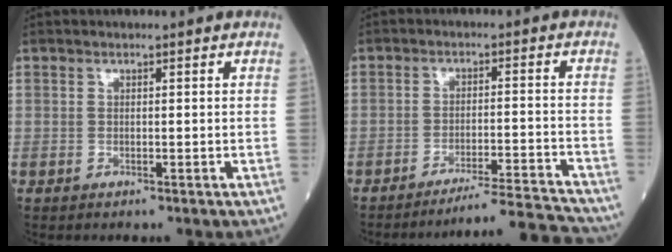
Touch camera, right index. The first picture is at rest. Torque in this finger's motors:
{"motor_torque": [-0.14, -0.35, 0.10, 0.03]}